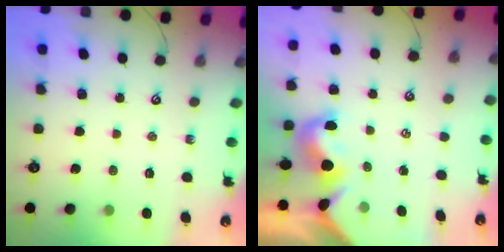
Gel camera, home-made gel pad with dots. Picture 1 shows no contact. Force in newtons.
{"total": 1.7, "press": 1.7, "slide": 0.4}